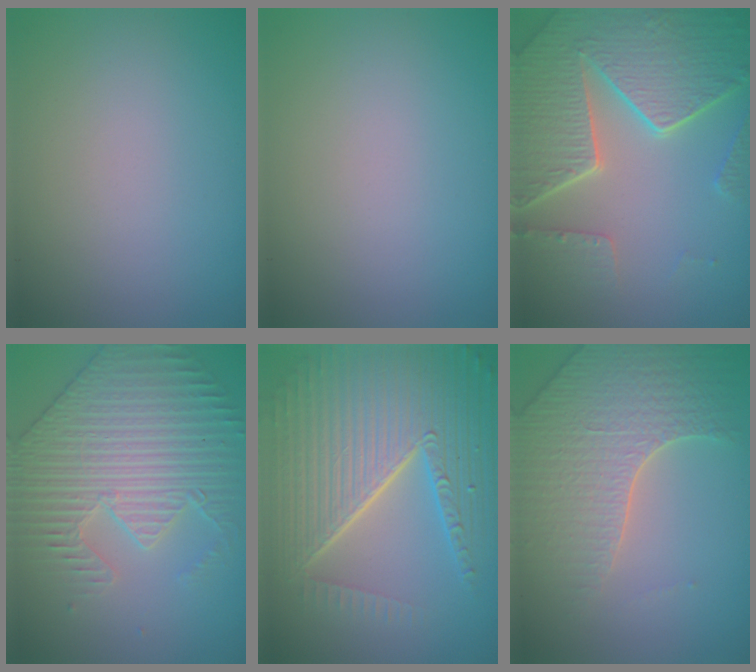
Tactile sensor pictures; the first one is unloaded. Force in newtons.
{"total": 0.0}
{"total": 8.4, "press": 6.1, "slide": 5.8}
{"total": 4.4, "press": 4.4, "slide": 0.3}
{"total": 10.0, "press": 6.4, "slide": 7.8}
{"total": 4.5, "press": 4.4, "slide": 1.2}